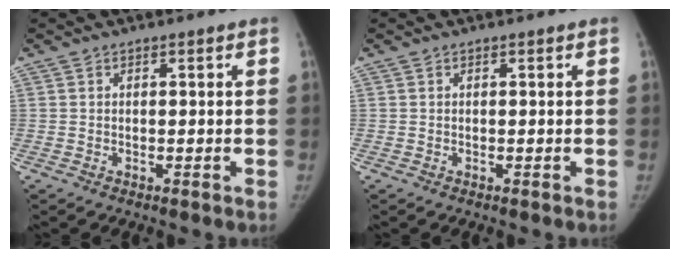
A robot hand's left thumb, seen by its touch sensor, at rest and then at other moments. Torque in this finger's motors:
{"motor_torque": [-0.03, -0.06, 0.18, -0.04, 0.01]}